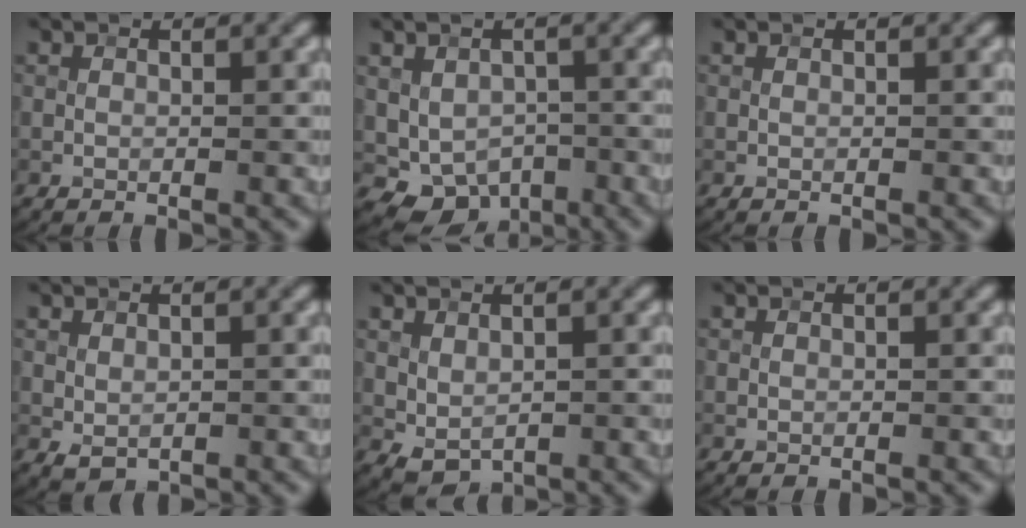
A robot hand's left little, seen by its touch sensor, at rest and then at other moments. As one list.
[{"total": 5.3, "force": [-1.7, 4.1, 2.9], "torque": [-0.043, -0.006, -0.021]}, {"total": 0.0}, {"total": 1.0, "force": [0.2, 0.7, 0.7], "torque": [-0.016, -0.004, 0.010]}, {"total": 1.8, "force": [0.5, 1.1, 1.3], "torque": [-0.027, -0.006, 0.018]}, {"total": 0.0}]